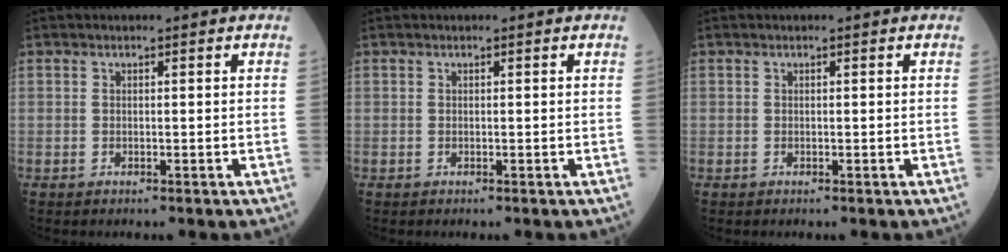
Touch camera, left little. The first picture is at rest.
{"total": 0.0}
{"total": 0.0}